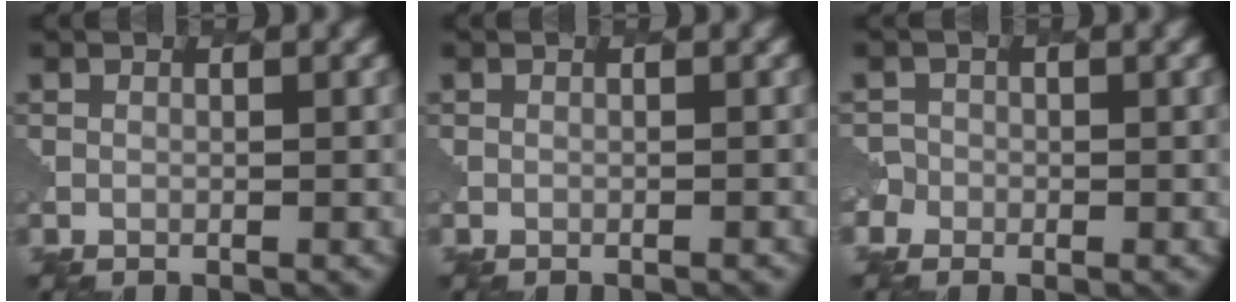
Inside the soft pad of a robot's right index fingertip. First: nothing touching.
{"total": 0.6, "force": [-0.6, 0.0, 0.1], "torque": [0.005, -0.001, -0.006]}
{"total": 2.5, "force": [-1.7, 1.9, -0.1], "torque": [0.015, 0.001, -0.034]}